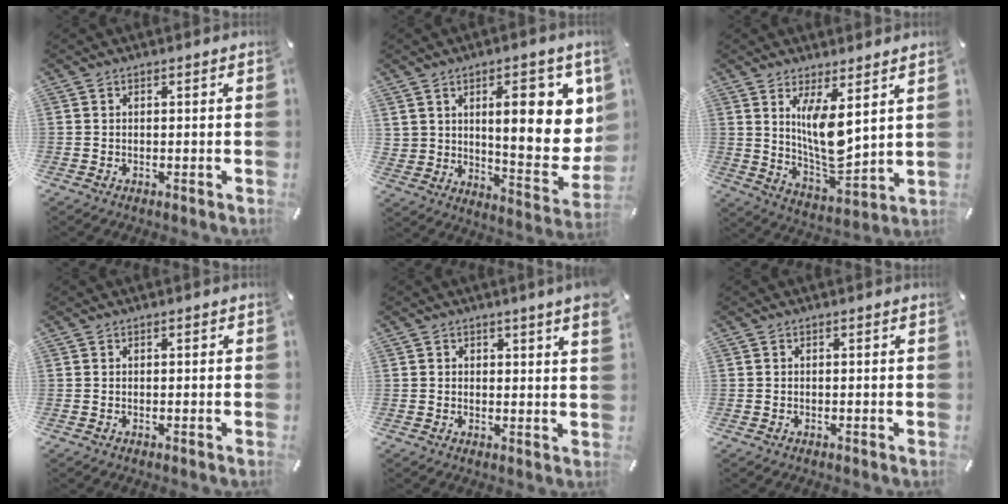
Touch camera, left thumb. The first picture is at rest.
{"total": 15.9, "force": [6.2, 7.4, 12.6], "torque": [-0.166, -0.028, 0.102]}
{"total": 11.5, "force": [4.9, 3.8, 9.7], "torque": [-0.193, -0.044, 0.083]}
{"total": 0.0}
{"total": 2.7, "force": [1.9, -0.1, 1.9], "torque": [-0.031, -0.005, 0.032]}
{"total": 0.0}